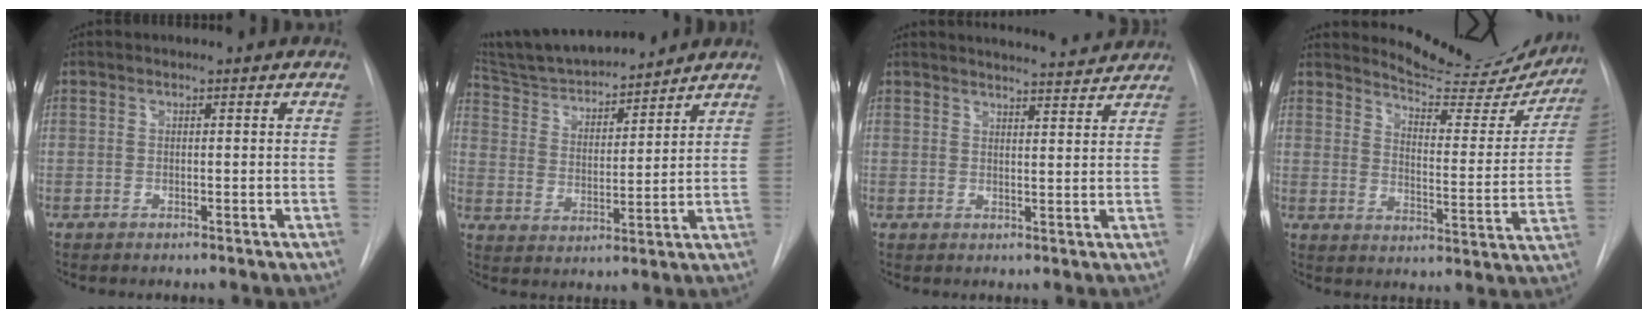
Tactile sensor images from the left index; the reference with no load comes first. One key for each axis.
{"total": 14.3, "fx": 13.3, "fy": 1.8, "fz": 5.0, "tx": -0.088, "ty": 0.007, "tz": 0.232}
{"total": 9.3, "fx": 9.1, "fy": 0.5, "fz": 2.0, "tx": -0.029, "ty": -0.002, "tz": 0.108}
{"total": 16.5, "fx": 15.9, "fy": 2.6, "fz": 3.6, "tx": -0.040, "ty": -0.065, "tz": 0.191}